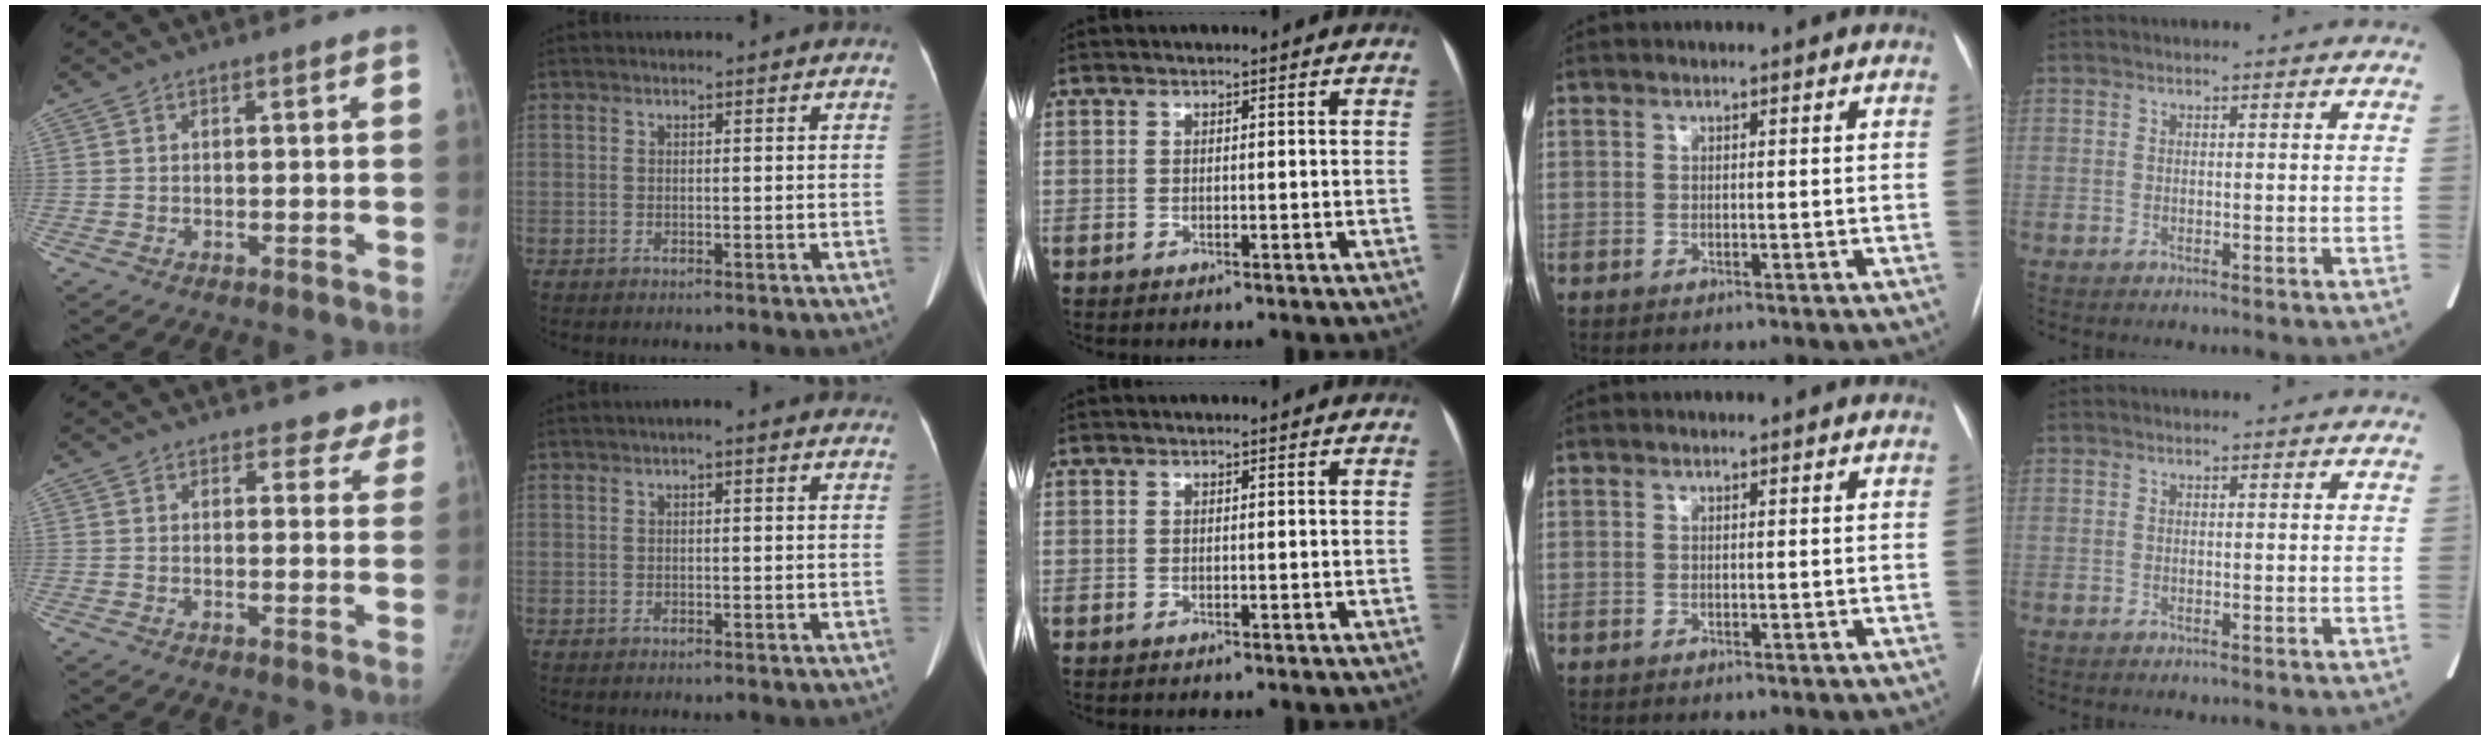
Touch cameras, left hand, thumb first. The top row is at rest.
{"thumb": {"total": 4.0, "force": [3.1, 2.5, 0.2], "torque": [0.030, -0.017, 0.021]}, "index": {"total": 1.5, "force": [0.6, 0.4, 1.3], "torque": [-0.015, 0.009, 0.000]}}